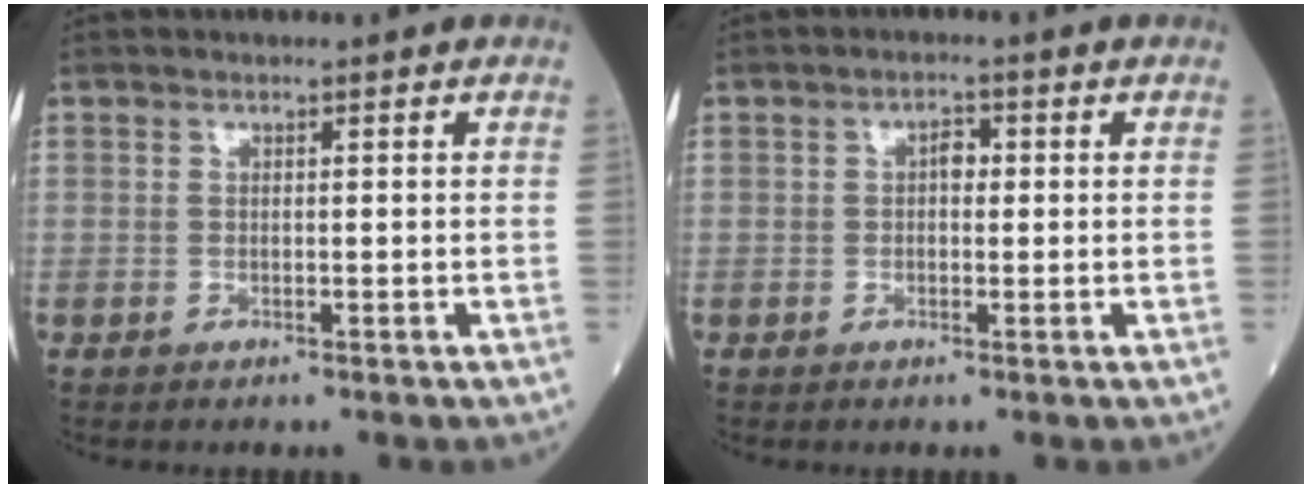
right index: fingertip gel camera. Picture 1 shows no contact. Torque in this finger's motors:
{"motor_torque": [0.12, -0.03, 0.03, 0.02]}